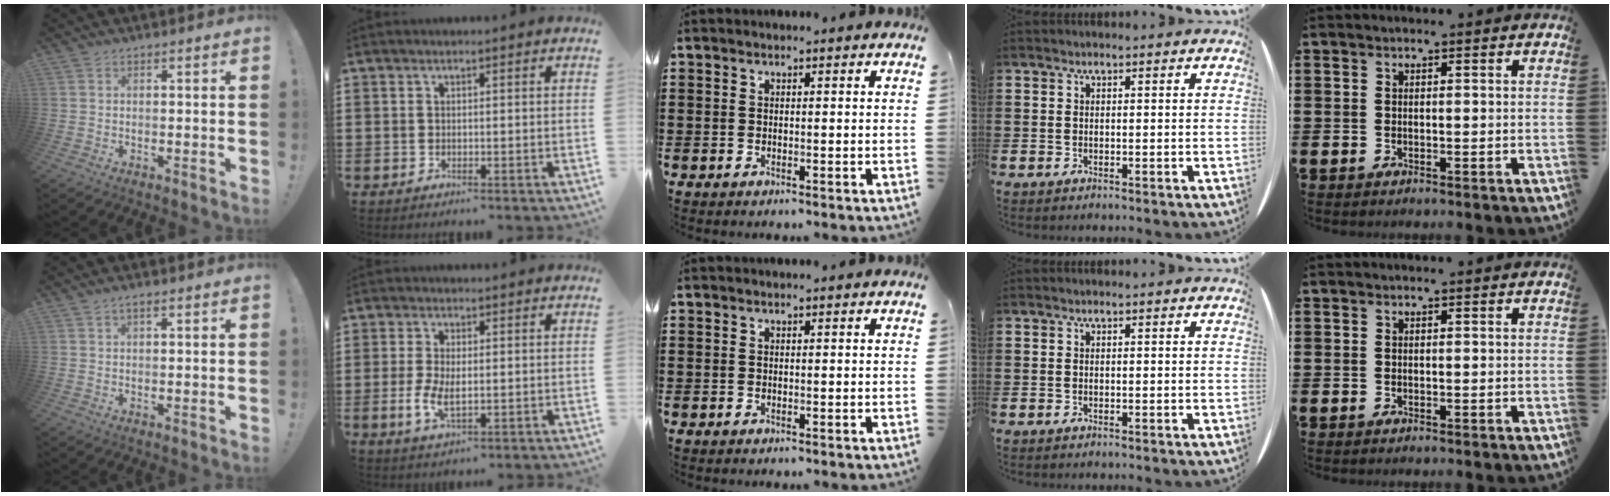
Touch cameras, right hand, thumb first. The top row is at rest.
{"thumb": {"total": 1.5, "force": [0.9, 0.4, 1.2], "torque": [-0.029, 0.002, 0.017]}, "index": {"total": 4.5, "force": [-0.3, 2.2, 3.9], "torque": [-0.085, -0.001, -0.008]}}